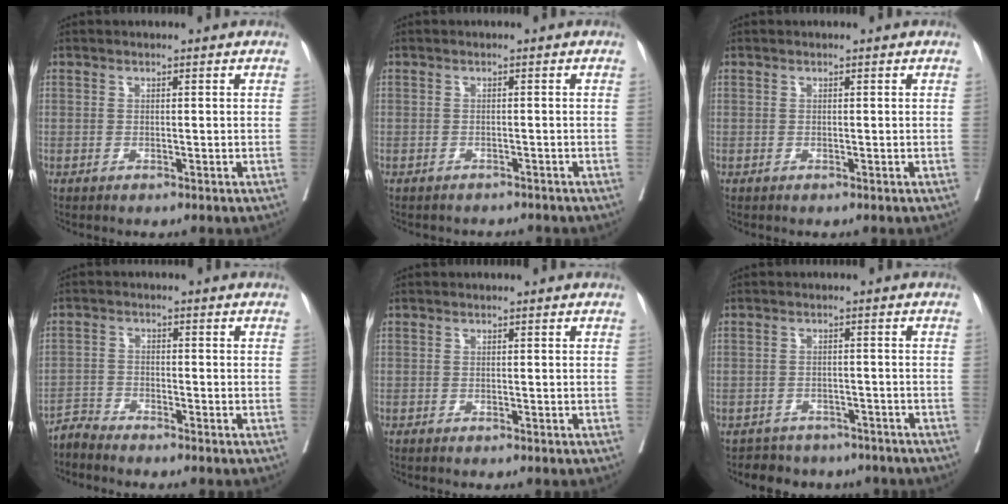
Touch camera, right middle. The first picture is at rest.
{"total": 3.5, "force": [-3.4, 1.0, 0.4], "torque": [-0.002, -0.001, -0.043]}
{"total": 0.0}
{"total": 2.4, "force": [-2.4, -0.3, -0.5], "torque": [0.017, -0.012, -0.052]}
{"total": 0.7, "force": [-0.6, -0.3, 0.2], "torque": [0.000, 0.000, -0.011]}
{"total": 7.6, "force": [-6.6, 3.6, 0.9], "torque": [-0.009, 0.014, -0.077]}